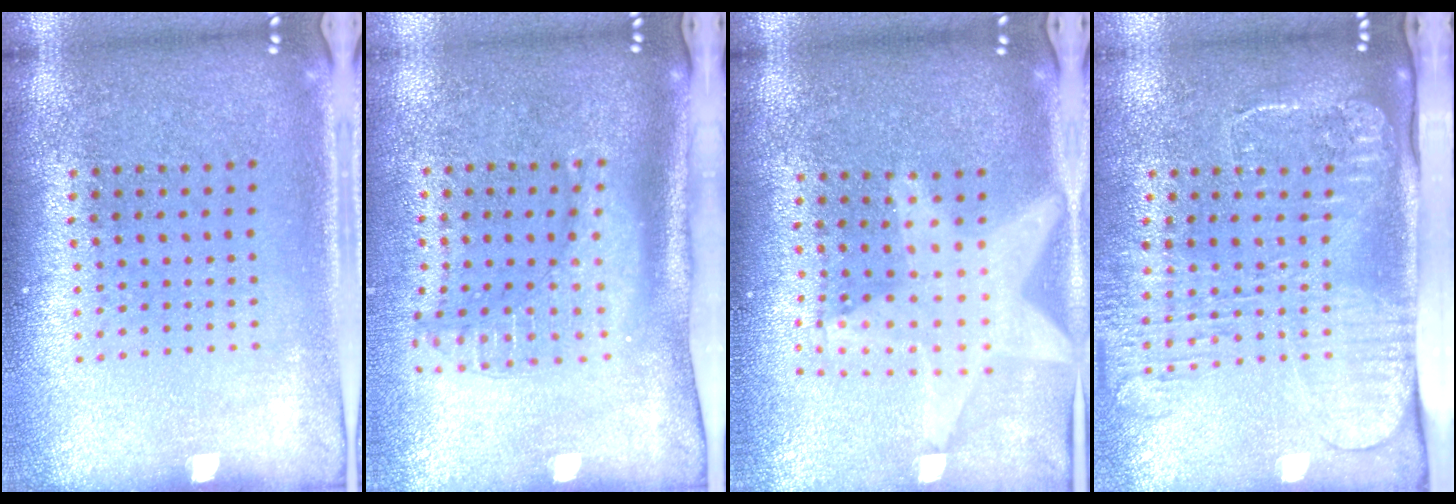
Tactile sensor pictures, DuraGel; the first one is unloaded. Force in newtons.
{"total": 2.2, "press": 1.7, "slide": 1.5}
{"total": 2.2, "press": 1.8, "slide": 1.3}
{"total": 2.7, "press": 2.1, "slide": 1.7}